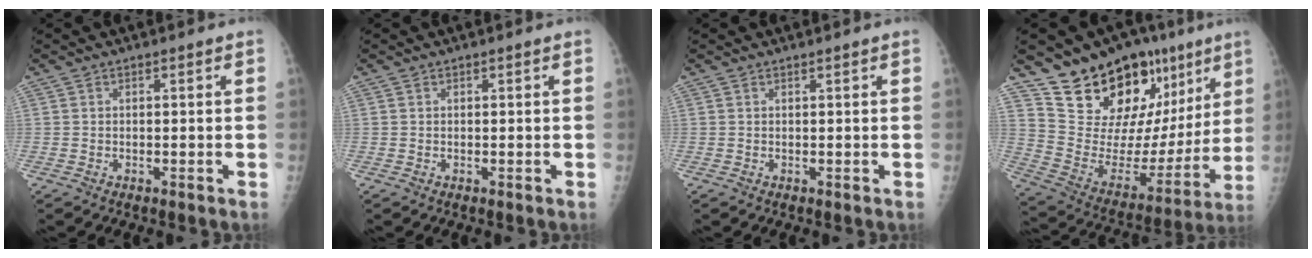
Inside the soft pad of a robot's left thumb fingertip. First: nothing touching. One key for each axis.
{"total": 0.0}
{"total": 0.0}
{"total": 24.4, "fx": 15.5, "fy": 12.8, "fz": 13.8, "tx": -0.157, "ty": -0.056, "tz": 0.257}